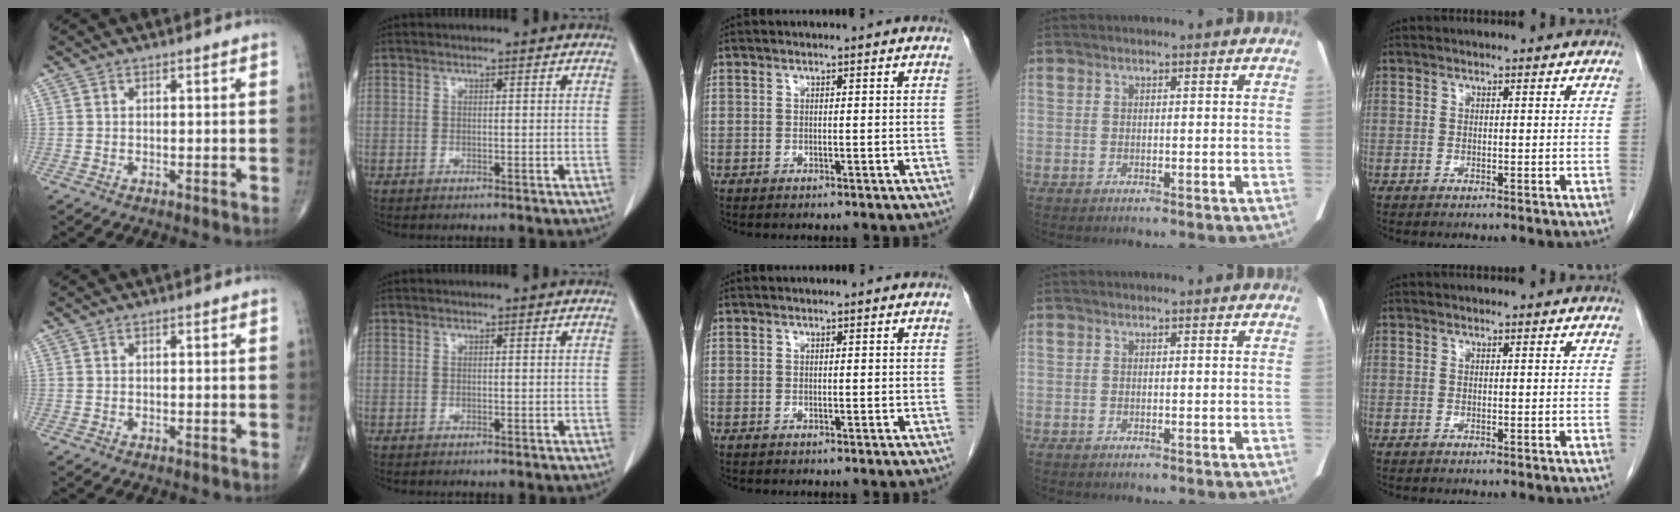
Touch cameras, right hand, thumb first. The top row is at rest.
{}